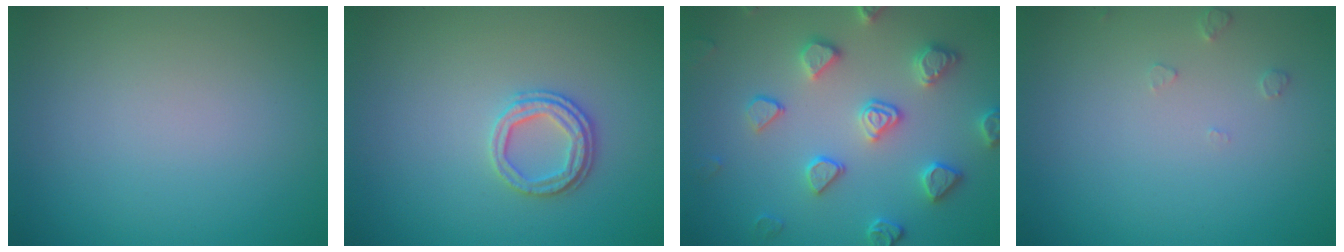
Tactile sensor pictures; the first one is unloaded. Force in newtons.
{"total": 2.5, "press": 2.3, "slide": 0.9}
{"total": 4.1, "press": 4.1, "slide": 0.4}
{"total": 0.9, "press": 0.9, "slide": 0.2}